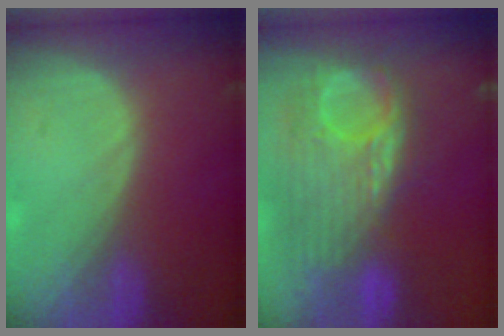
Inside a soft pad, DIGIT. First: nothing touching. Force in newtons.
{"total": 11.9, "press": 10.4, "slide": 5.8}